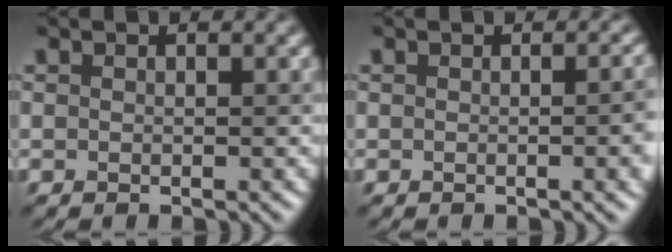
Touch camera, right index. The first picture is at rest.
{"total": 4.1, "force": [-0.3, 1.4, 3.8], "torque": [-0.028, 0.007, -0.005]}